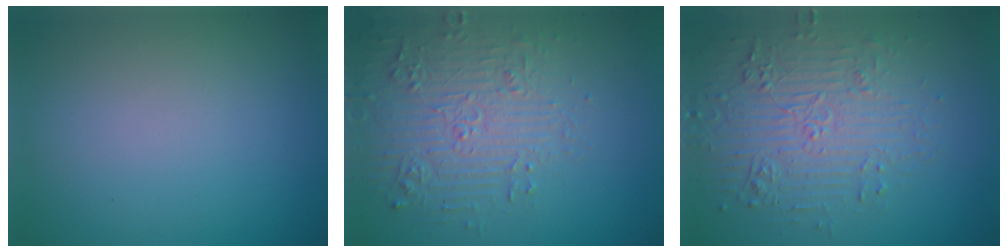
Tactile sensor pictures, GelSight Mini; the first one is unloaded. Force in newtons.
{"total": 4.6, "press": 4.2, "slide": 1.9}
{"total": 4.8, "press": 4.2, "slide": 2.2}